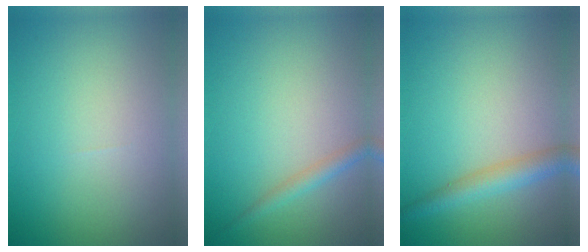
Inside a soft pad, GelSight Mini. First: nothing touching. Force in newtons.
{"total": 1.5, "press": 1.5, "slide": 0.1}
{"total": 3.2, "press": 3.1, "slide": 0.2}